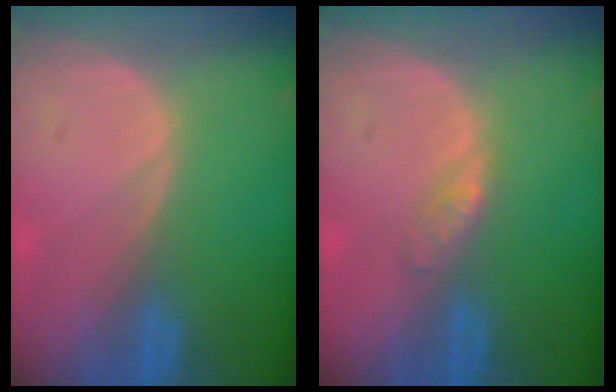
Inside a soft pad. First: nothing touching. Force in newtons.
{"total": 1.7, "press": 1.7, "slide": 0.2}